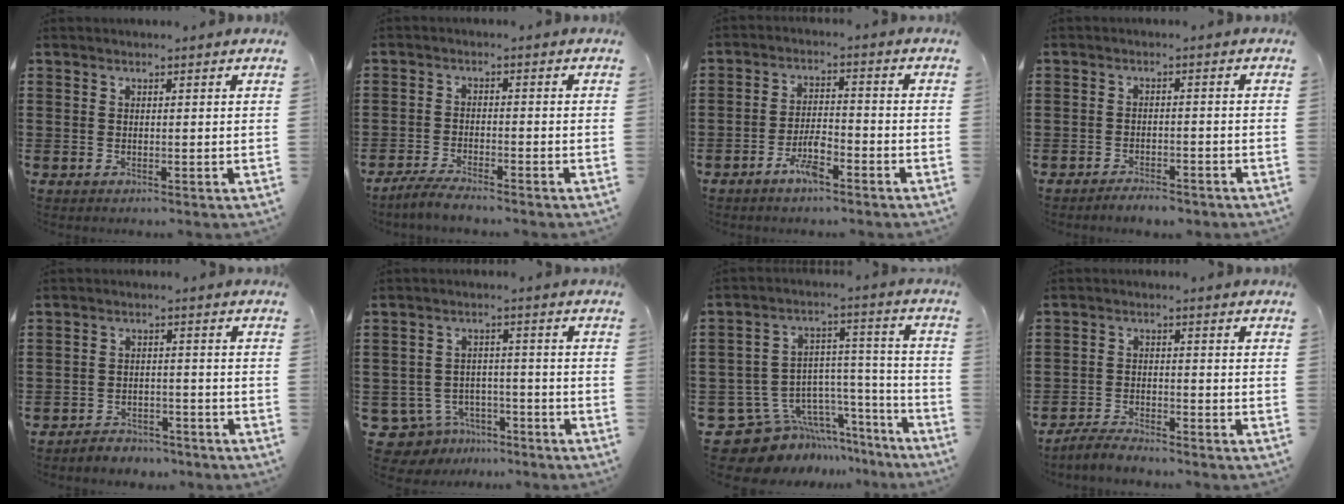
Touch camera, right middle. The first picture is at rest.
{"total": 3.2, "force": [-3.1, 0.2, 0.9], "torque": [-0.025, 0.002, -0.066]}
{"total": 5.9, "force": [-4.0, 1.6, 4.0], "torque": [-0.087, 0.006, -0.078]}
{"total": 2.6, "force": [-2.5, 0.5, 0.2], "torque": [-0.009, 0.002, -0.054]}
{"total": 3.2, "force": [-3.1, 0.6, -0.3], "torque": [-0.003, 0.004, -0.069]}
{"total": 5.4, "force": [-4.8, 2.4, 0.8], "torque": [-0.048, 0.007, -0.104]}
{"total": 10.1, "force": [-7.5, 6.4, 2.1], "torque": [-0.058, 0.008, -0.133]}
{"total": 3.2, "force": [-3.1, 0.5, 0.5], "torque": [-0.013, 0.010, -0.066]}